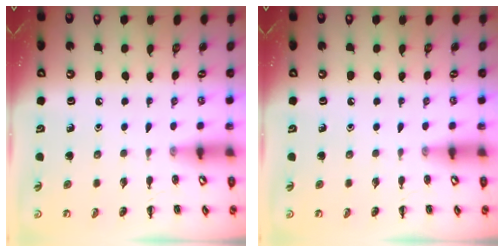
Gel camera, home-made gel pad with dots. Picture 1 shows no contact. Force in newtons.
{"total": 0.0}